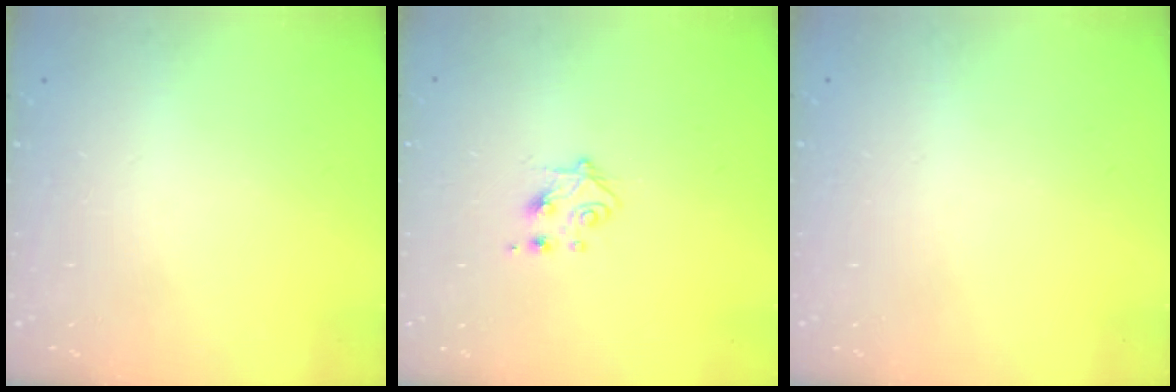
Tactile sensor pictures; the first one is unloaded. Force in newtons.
{"total": 4.8, "press": 4.8, "slide": 0.6}
{"total": 0.0}